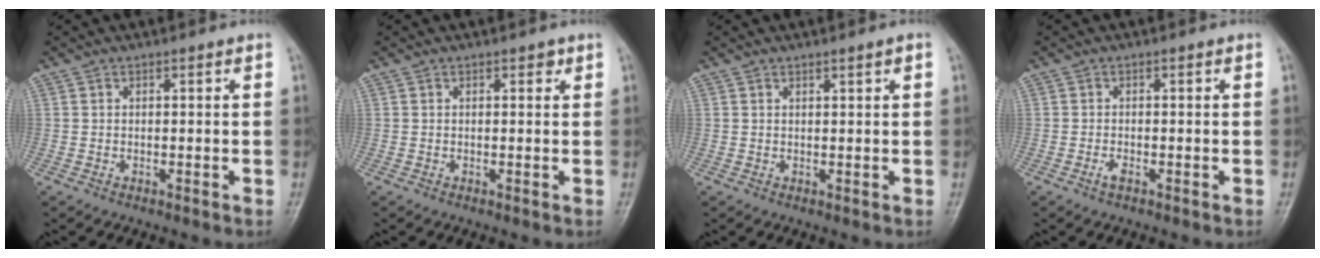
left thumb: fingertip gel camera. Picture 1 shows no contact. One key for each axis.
{"total": 1.0, "fx": 0.6, "fy": 0.6, "fz": 0.6, "tx": 0.000, "ty": -0.001, "tz": 0.004}
{"total": 1.1, "fx": 0.7, "fy": 0.1, "fz": 0.9, "tx": -0.013, "ty": -0.003, "tz": 0.010}
{"total": 1.3, "fx": -0.8, "fy": 0.5, "fz": 1.0, "tx": -0.024, "ty": 0.003, "tz": -0.015}